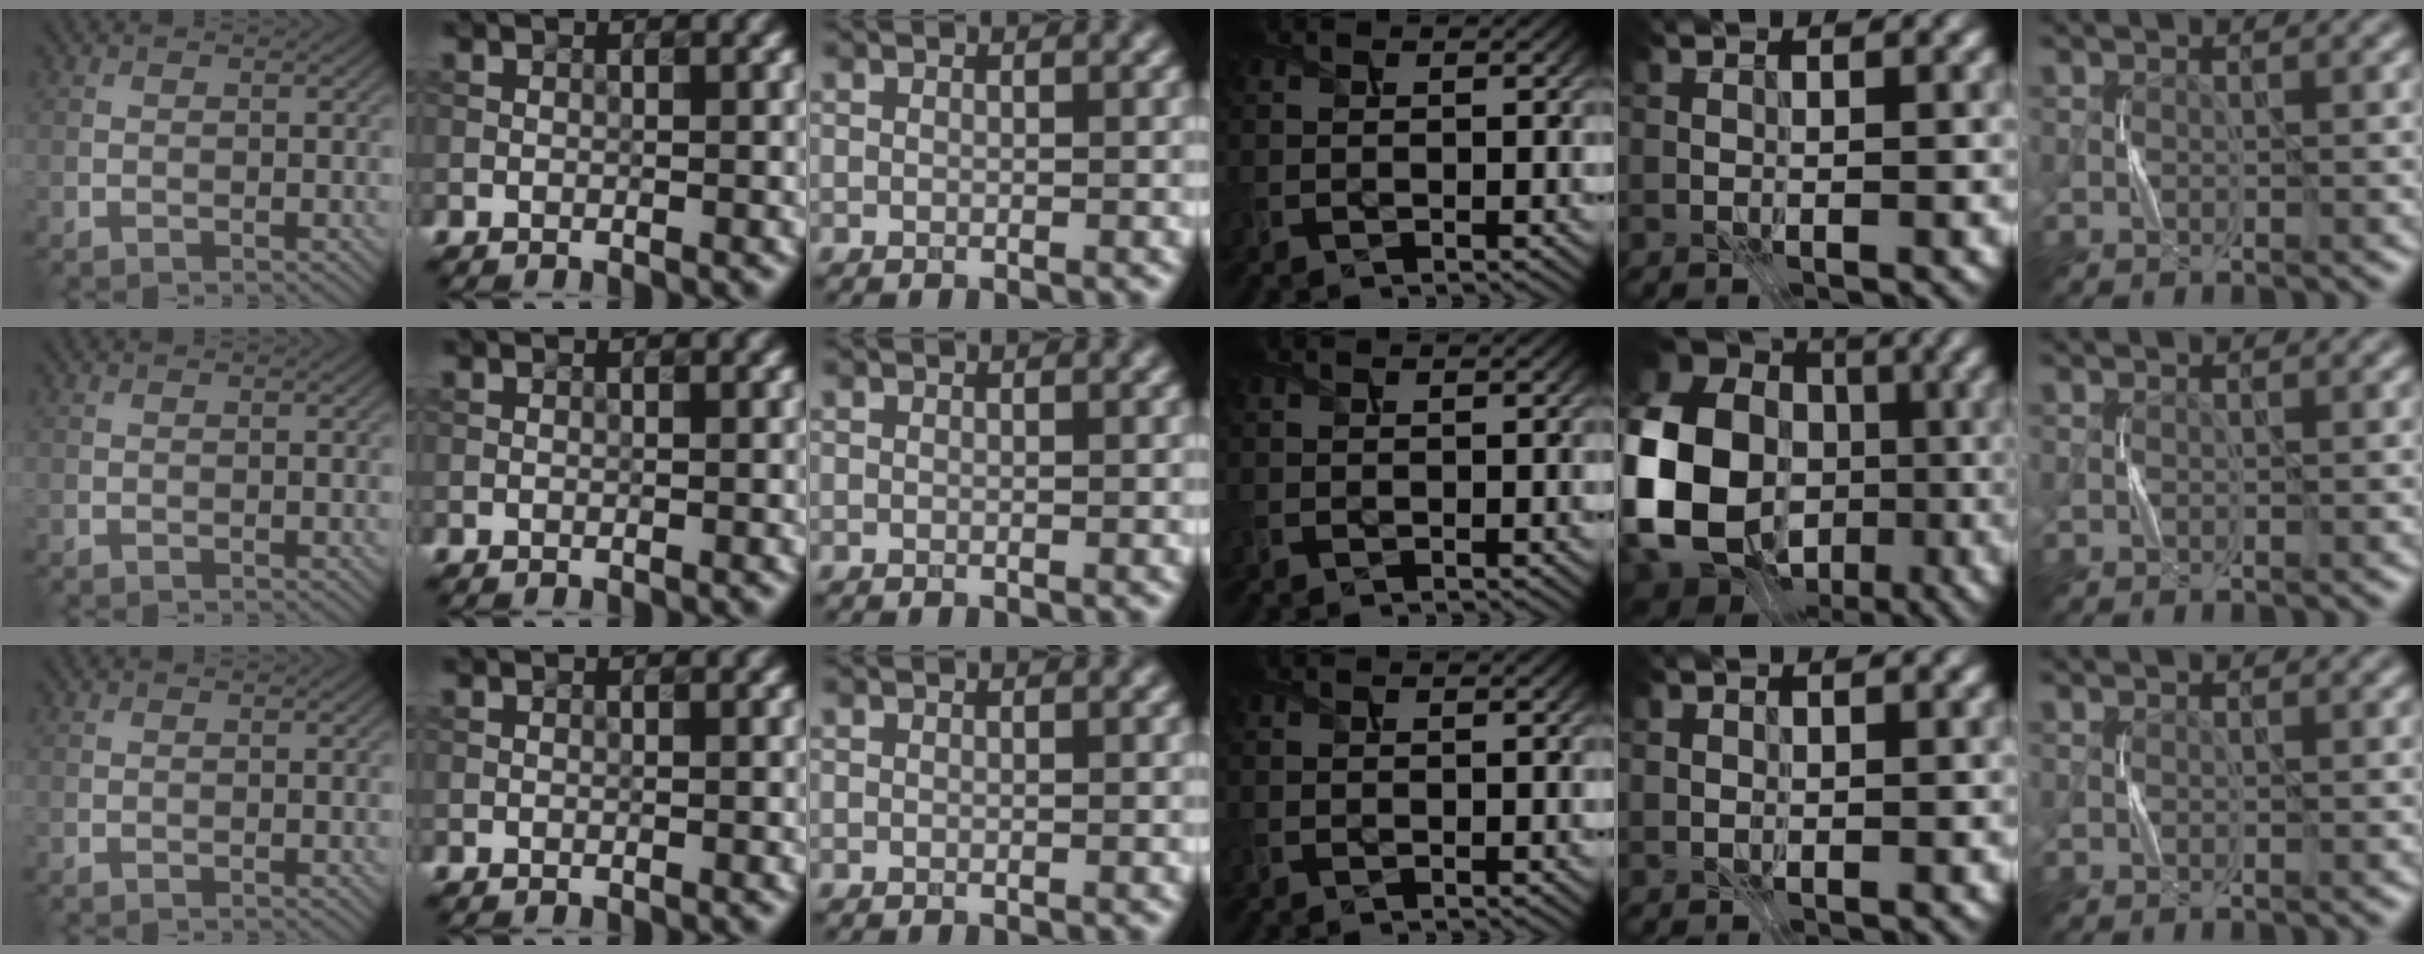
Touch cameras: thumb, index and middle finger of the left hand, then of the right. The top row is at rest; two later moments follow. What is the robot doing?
{"motion": "press", "object": "sticker"}